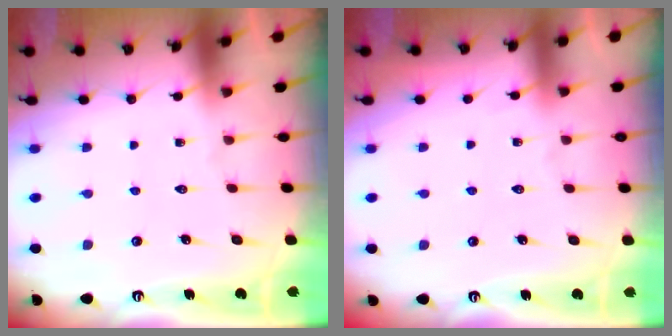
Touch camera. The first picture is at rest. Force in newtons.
{"total": 3.9, "press": 3.9, "slide": 0.5}